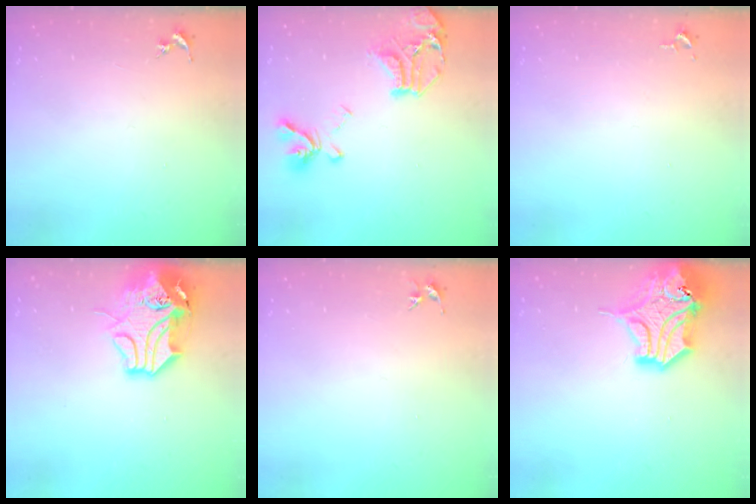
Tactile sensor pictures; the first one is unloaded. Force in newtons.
{"total": 19.6, "press": 19.5, "slide": 2.1}
{"total": 2.6, "press": 2.6, "slide": 0.4}
{"total": 14.5, "press": 14.3, "slide": 1.9}
{"total": 3.4, "press": 3.4, "slide": 0.4}
{"total": 17.2, "press": 17.0, "slide": 2.4}